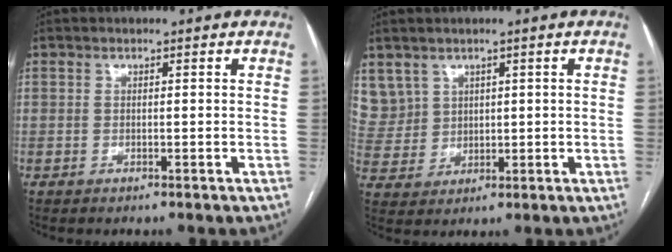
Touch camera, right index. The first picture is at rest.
{"total": 7.3, "force": [4.0, 6.1, 0.5], "torque": [-0.026, 0.023, 0.100]}